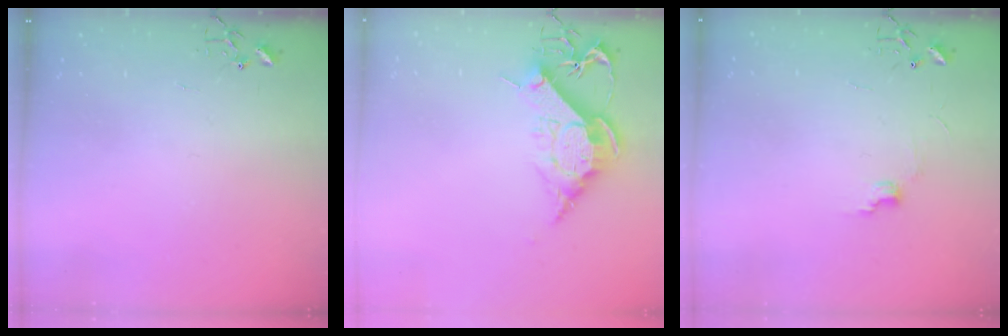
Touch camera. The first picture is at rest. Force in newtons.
{"total": 11.8, "press": 11.7, "slide": 0.8}
{"total": 4.1, "press": 4.0, "slide": 0.7}